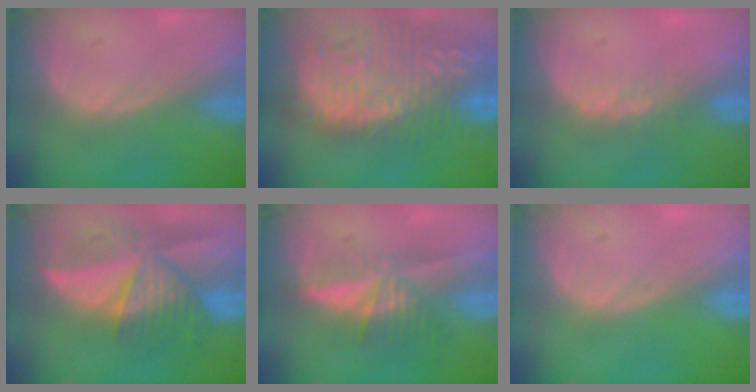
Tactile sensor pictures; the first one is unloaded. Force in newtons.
{"total": 15.8, "press": 13.0, "slide": 9.0}
{"total": 1.7, "press": 1.4, "slide": 0.9}
{"total": 9.6, "press": 8.6, "slide": 4.3}
{"total": 5.3, "press": 5.2, "slide": 1.1}
{"total": 0.0}